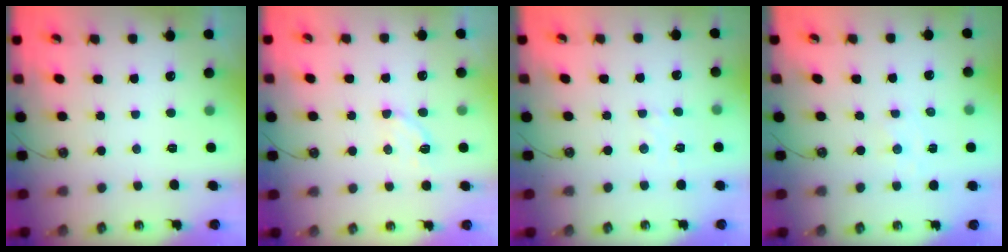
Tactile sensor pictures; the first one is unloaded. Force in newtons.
{"total": 4.2, "press": 4.0, "slide": 1.2}
{"total": 1.9, "press": 1.9, "slide": 0.3}
{"total": 2.5, "press": 2.5, "slide": 0.4}